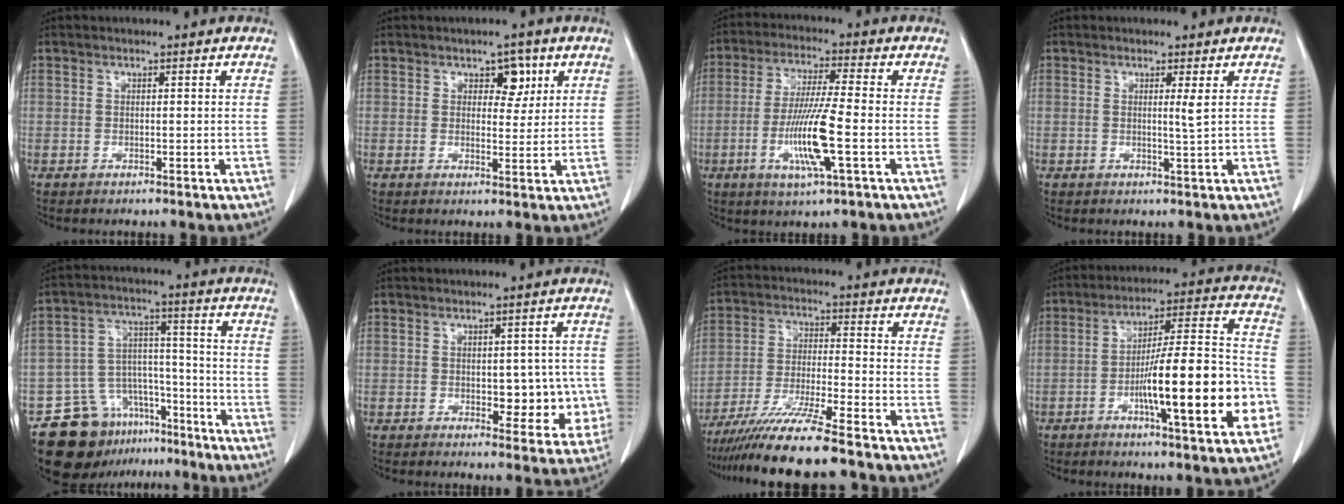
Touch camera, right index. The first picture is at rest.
{"total": 3.8, "force": [1.8, 2.2, 2.5], "torque": [-0.027, 0.004, 0.026]}
{"total": 10.9, "force": [-3.0, 0.2, 10.5], "torque": [-0.208, -0.015, -0.059]}
{"total": 1.6, "force": [0.5, -0.5, 1.4], "torque": [-0.029, -0.007, 0.009]}
{"total": 13.5, "force": [-9.7, 8.4, 4.3], "torque": [-0.061, 0.059, -0.150]}
{"total": 6.9, "force": [-0.6, 4.0, 5.7], "torque": [-0.048, 0.010, 0.000]}
{"total": 13.1, "force": [-10.8, -0.3, 7.4], "torque": [-0.125, -0.031, -0.182]}
{"total": 18.8, "force": [-5.4, 2.2, 17.9], "torque": [-0.261, 0.011, -0.079]}